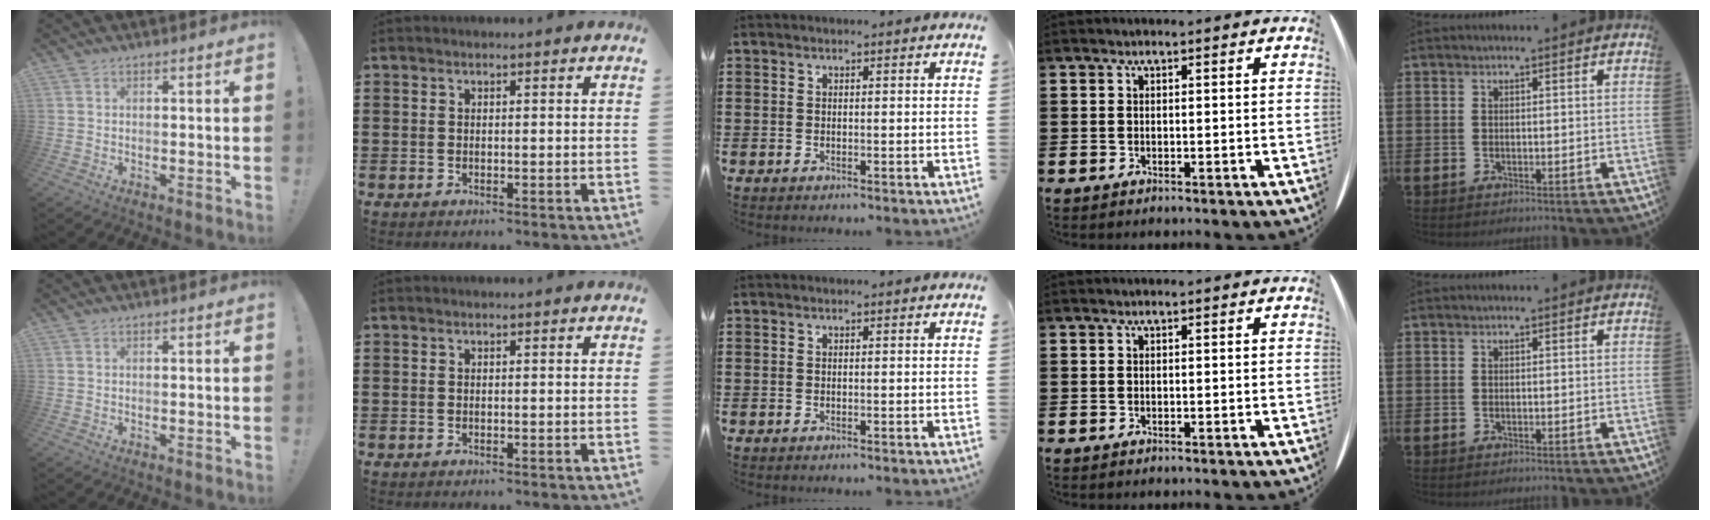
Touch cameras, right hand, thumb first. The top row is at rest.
{}